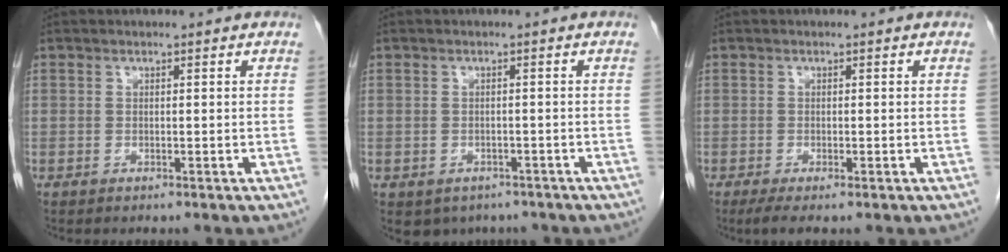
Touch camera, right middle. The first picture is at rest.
{"total": 5.2, "force": [-3.7, 3.4, 1.2], "torque": [-0.008, 0.008, -0.044]}
{"total": 2.7, "force": [-1.6, 0.6, 2.1], "torque": [-0.039, -0.008, -0.027]}